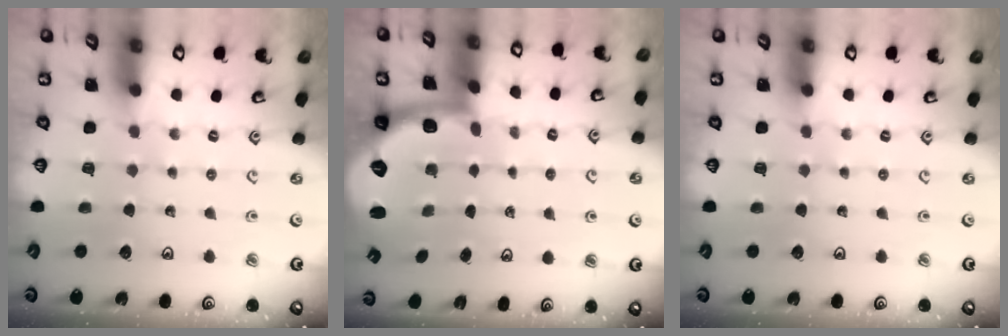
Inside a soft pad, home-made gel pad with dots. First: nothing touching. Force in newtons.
{"total": 2.0, "press": 1.6, "slide": 1.2}
{"total": 0.0}